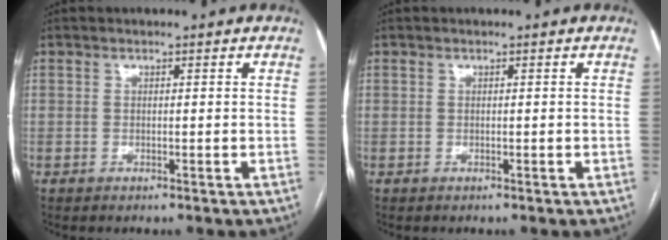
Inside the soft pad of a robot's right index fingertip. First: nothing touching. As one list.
[{"total": 0.0}]